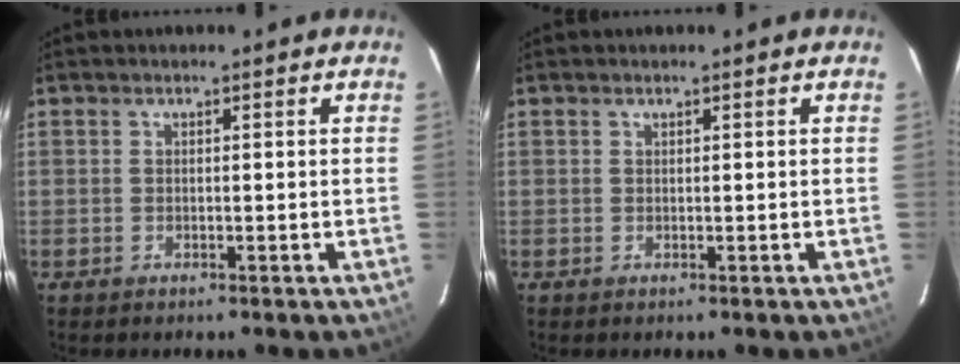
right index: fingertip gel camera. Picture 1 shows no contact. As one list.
[{"total": 0.0}]